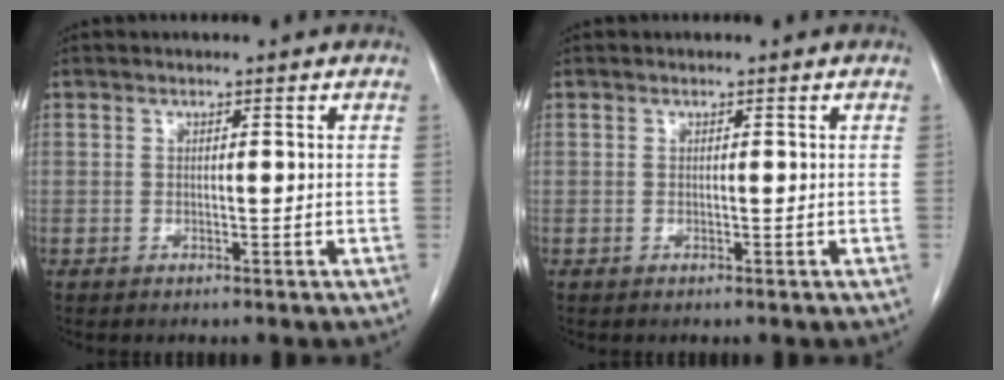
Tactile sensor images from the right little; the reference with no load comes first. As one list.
[{"total": 0.0}]